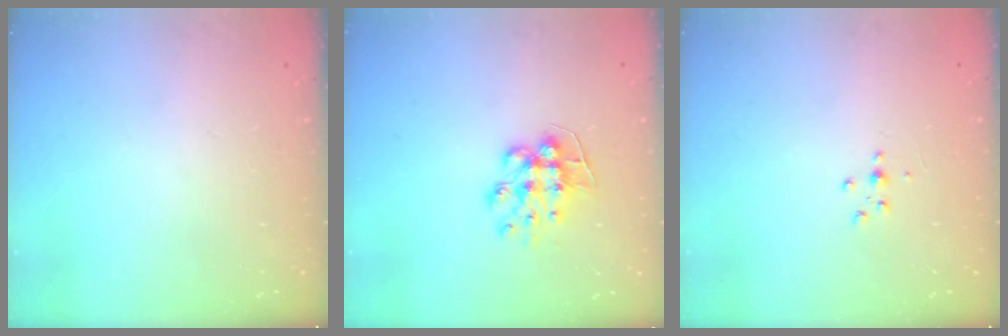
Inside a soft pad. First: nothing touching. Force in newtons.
{"total": 9.0, "press": 9.0, "slide": 0.3}
{"total": 2.9, "press": 2.9, "slide": 0.4}